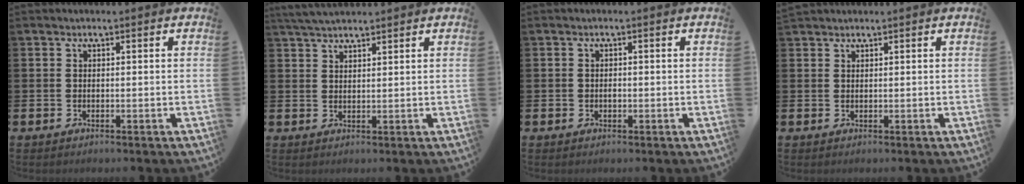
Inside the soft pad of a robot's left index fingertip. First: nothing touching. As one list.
[{"total": 3.4, "force": [3.2, 0.6, 1.0], "torque": [-0.022, -0.010, 0.059]}, {"total": 0.8, "force": [-0.2, 0.7, 0.4], "torque": [0.002, 0.002, -0.008]}, {"total": 1.1, "force": [1.0, 0.2, -0.1], "torque": [0.008, -0.001, 0.018]}]